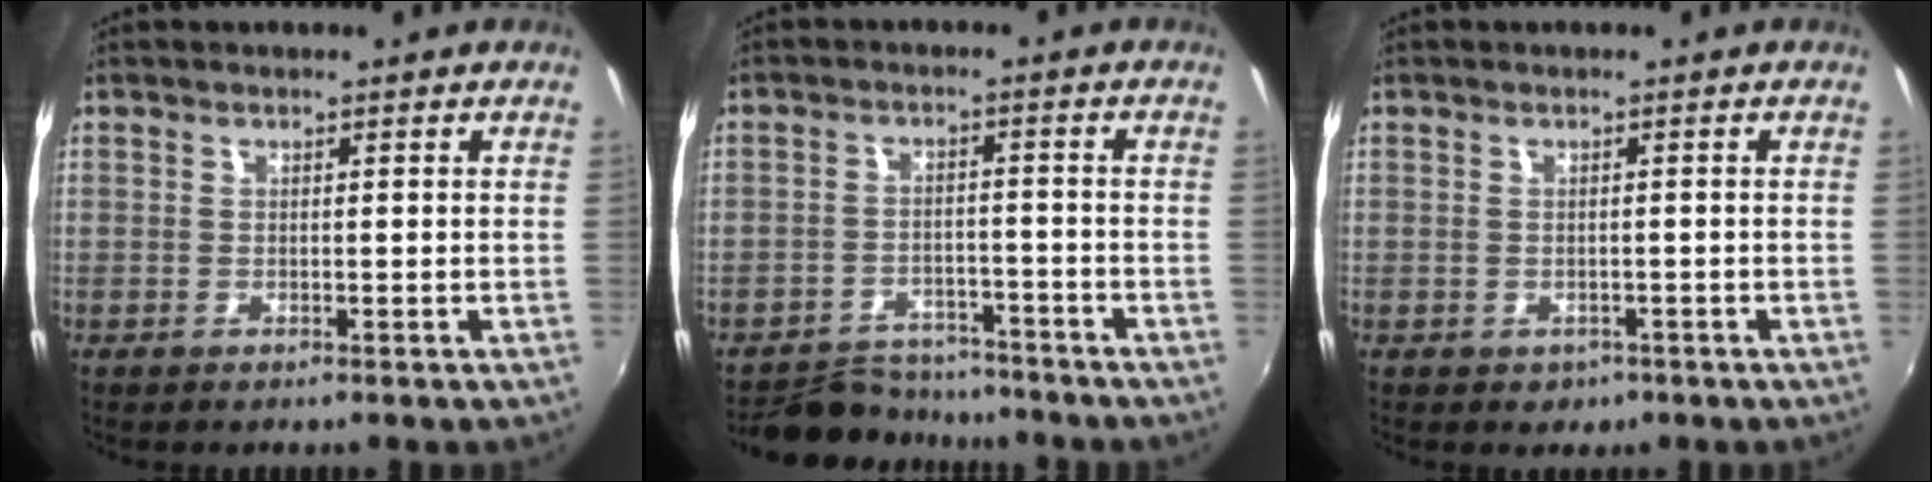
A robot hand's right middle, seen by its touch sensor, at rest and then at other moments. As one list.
[{"total": 10.4, "force": [-9.5, 3.4, 2.3], "torque": [-0.066, 0.010, -0.141]}, {"total": 2.1, "force": [-0.8, 1.8, 0.7], "torque": [-0.015, -0.004, -0.006]}]